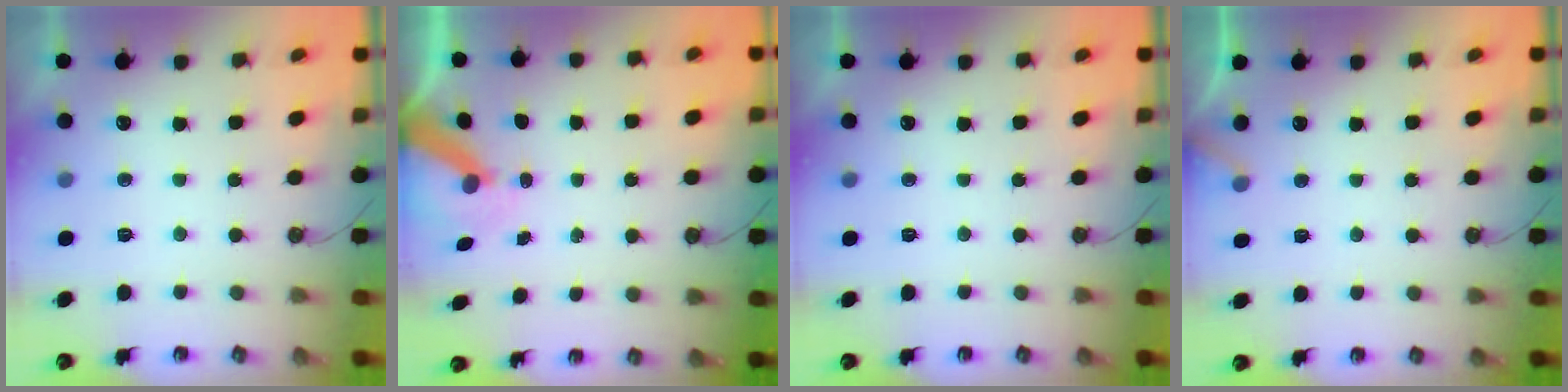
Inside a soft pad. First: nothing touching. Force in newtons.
{"total": 7.5, "press": 7.4, "slide": 0.9}
{"total": 0.0}
{"total": 3.8, "press": 3.8, "slide": 0.3}